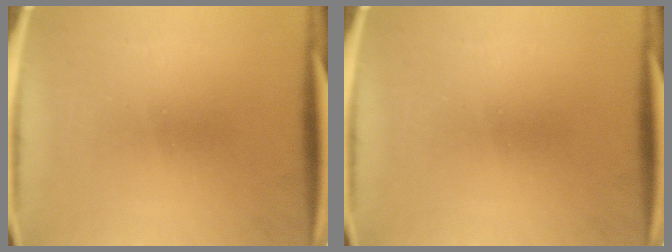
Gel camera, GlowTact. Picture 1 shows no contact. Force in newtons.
{"total": 0.0}